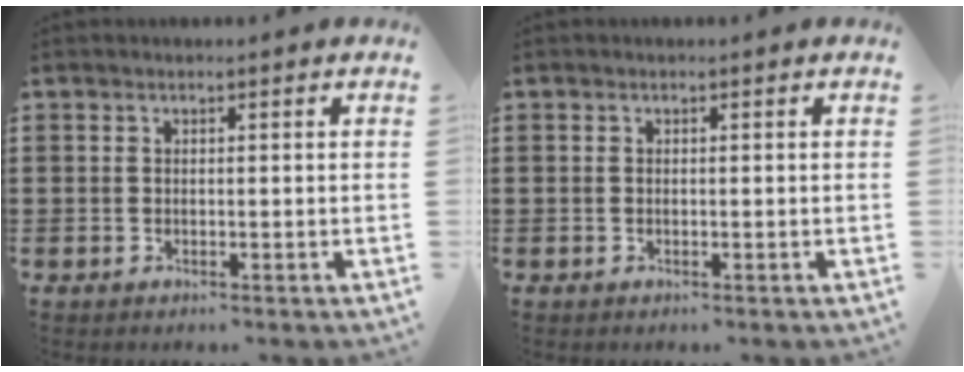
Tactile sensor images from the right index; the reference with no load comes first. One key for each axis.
{"total": 0.0}